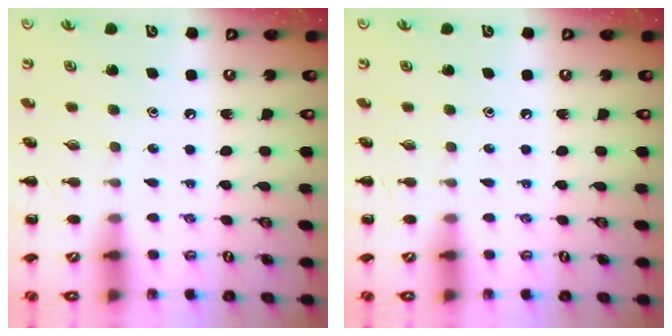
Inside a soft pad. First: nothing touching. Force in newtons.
{"total": 0.0}